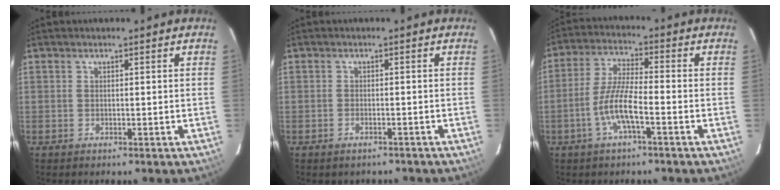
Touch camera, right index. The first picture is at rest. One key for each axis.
{"total": 2.2, "fx": -1.9, "fy": 0.9, "fz": 0.9, "tx": -0.018, "ty": -0.003, "tz": -0.026}
{"total": 7.7, "fx": -3.2, "fy": 1.0, "fz": 7.0, "tx": -0.147, "ty": 0.003, "tz": -0.063}